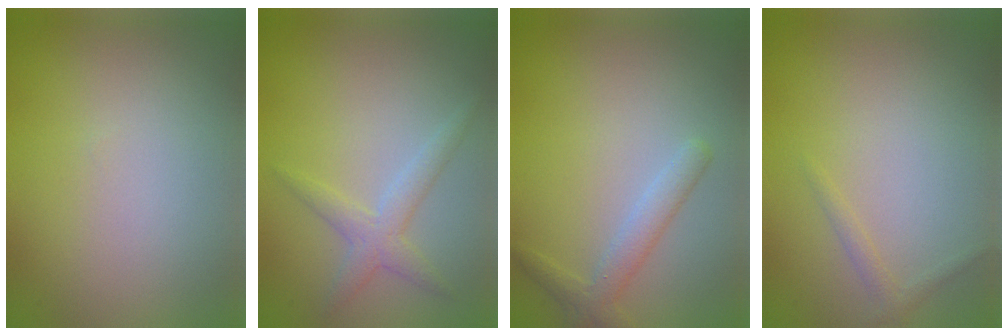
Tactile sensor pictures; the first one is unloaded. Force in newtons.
{"total": 2.2, "press": 2.2, "slide": 0.1}
{"total": 2.2, "press": 2.2, "slide": 0.1}
{"total": 0.9, "press": 0.9, "slide": 0.1}